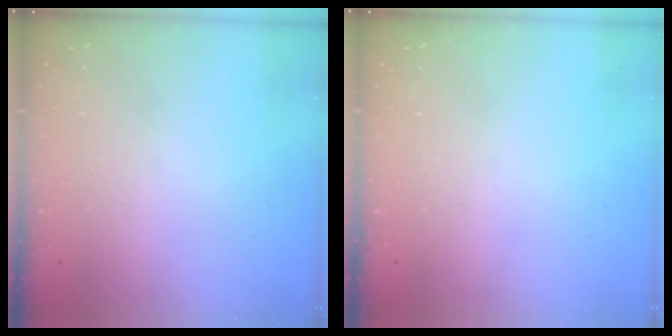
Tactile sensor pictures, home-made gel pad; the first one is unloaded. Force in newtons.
{"total": 0.0}